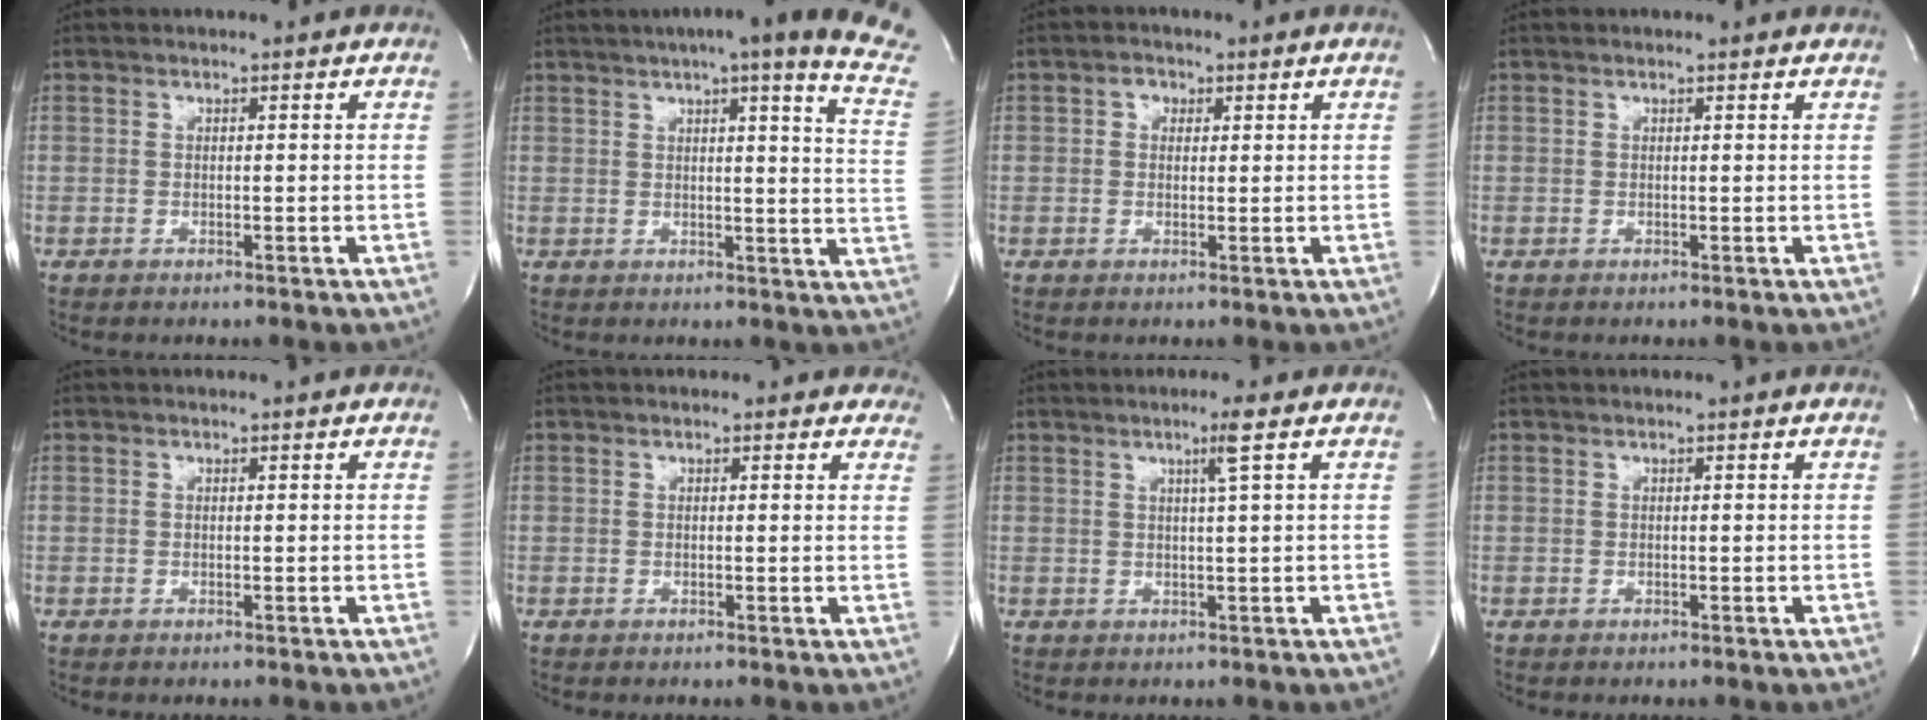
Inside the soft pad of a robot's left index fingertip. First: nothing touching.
{"total": 19.3, "force": [15.0, 0.4, 12.1], "torque": [-0.161, -0.034, 0.158]}
{"total": 1.9, "force": [0.7, 1.5, 0.9], "torque": [-0.016, 0.005, 0.008]}
{"total": 0.9, "force": [0.9, 0.3, 0.0], "torque": [-0.013, 0.006, 0.007]}
{"total": 0.0}
{"total": 3.1, "force": [2.6, 1.7, 0.1], "torque": [0.020, -0.008, 0.005]}
{"total": 2.6, "force": [1.1, -0.9, 2.2], "torque": [-0.043, -0.007, 0.023]}
{"total": 0.0}